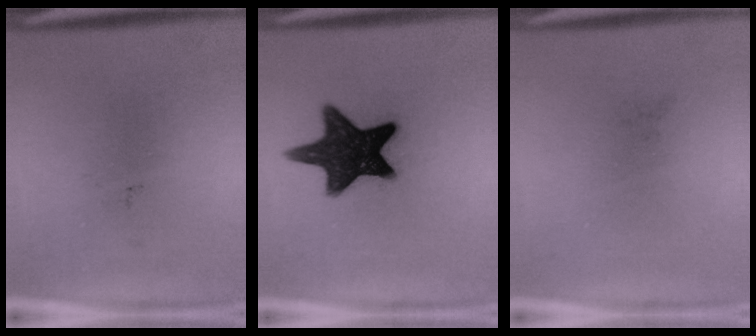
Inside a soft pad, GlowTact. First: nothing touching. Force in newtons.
{"total": 15.5}
{"total": 0.0}